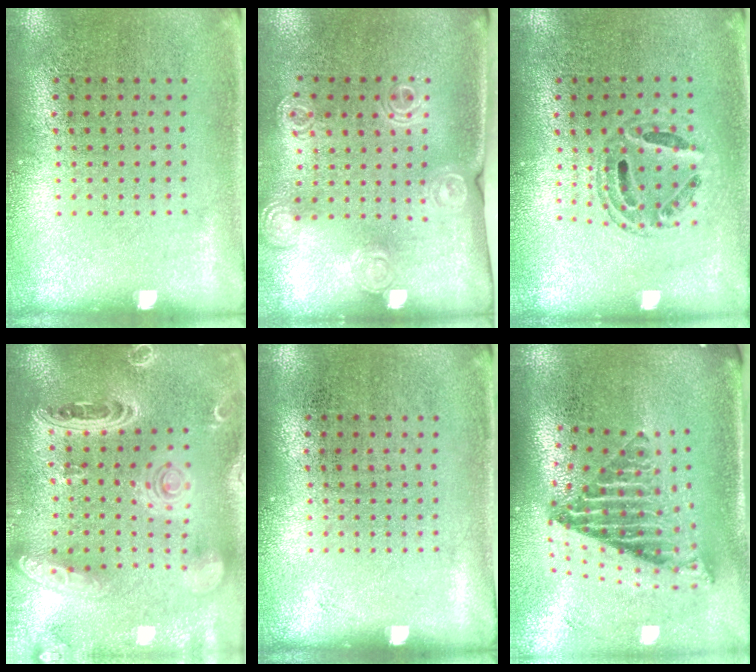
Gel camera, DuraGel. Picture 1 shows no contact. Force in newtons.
{"total": 1.4, "press": 1.4, "slide": 0.4}
{"total": 0.8, "press": 0.7, "slide": 0.2}
{"total": 3.7, "press": 2.9, "slide": 2.2}
{"total": 0.0}
{"total": 2.6, "press": 1.6, "slide": 2.0}